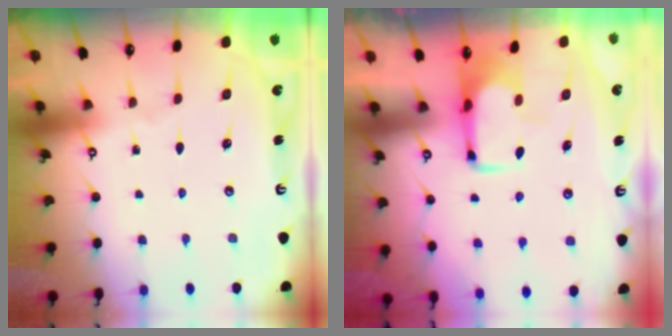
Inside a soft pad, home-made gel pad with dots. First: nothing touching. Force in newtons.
{"total": 1.7, "press": 1.7, "slide": 0.4}